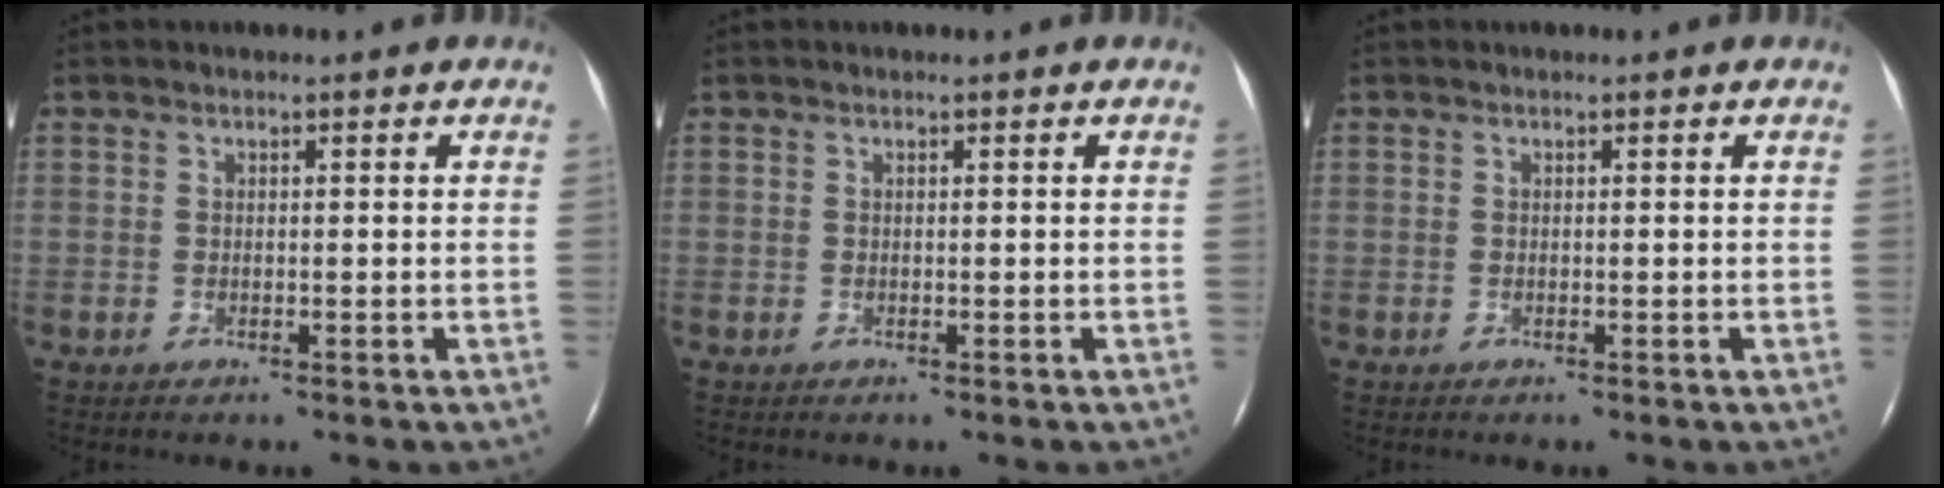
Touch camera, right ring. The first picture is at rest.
{"total": 0.0}
{"total": 0.0}